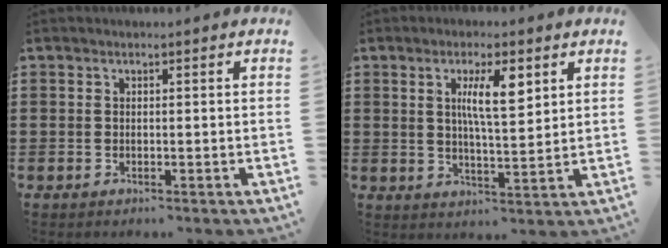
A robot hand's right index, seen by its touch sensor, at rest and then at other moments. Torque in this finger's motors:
{"motor_torque": [0.22, 0.11, 0.48, 0.12]}